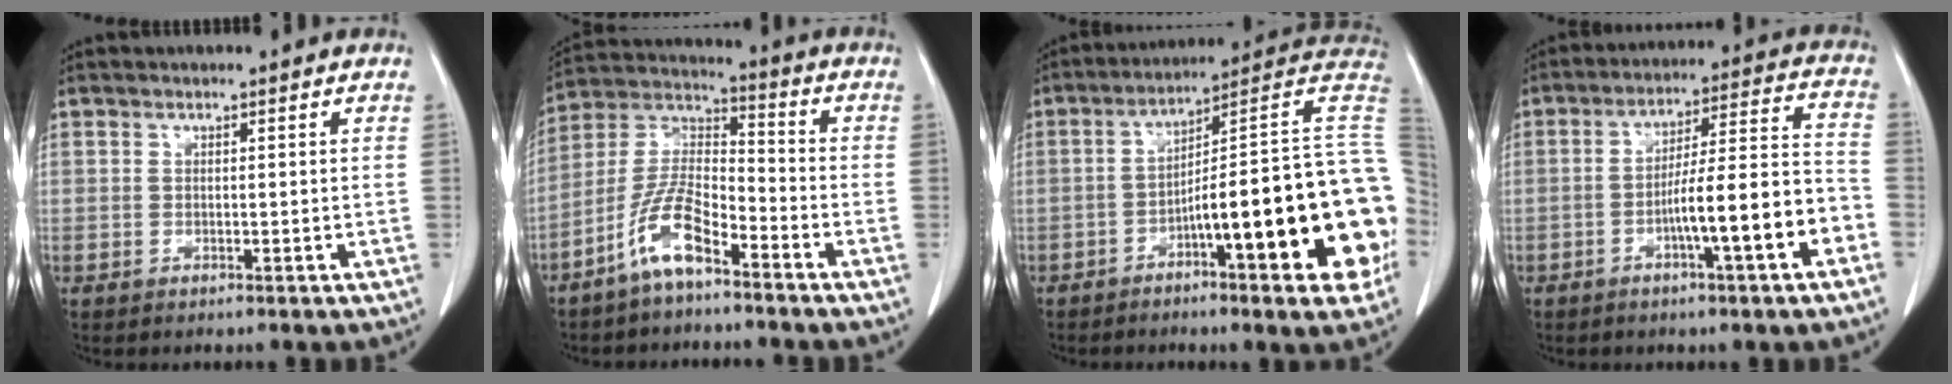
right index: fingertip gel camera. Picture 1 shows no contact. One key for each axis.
{"total": 9.8, "fx": -6.3, "fy": 2.7, "fz": 7.0, "tx": -0.155, "ty": 0.005, "tz": -0.127}
{"total": 22.2, "fx": -5.2, "fy": 2.0, "fz": 21.4, "tx": -0.213, "ty": 0.032, "tz": -0.070}
{"total": 12.3, "fx": -4.9, "fy": 0.5, "fz": 11.3, "tx": -0.176, "ty": 0.020, "tz": -0.074}